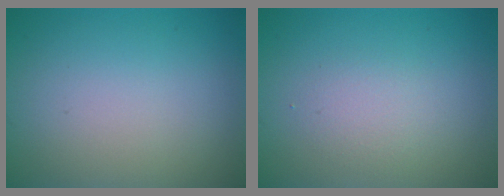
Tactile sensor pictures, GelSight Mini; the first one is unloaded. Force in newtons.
{"total": 1.7, "press": 1.7, "slide": 0.1}